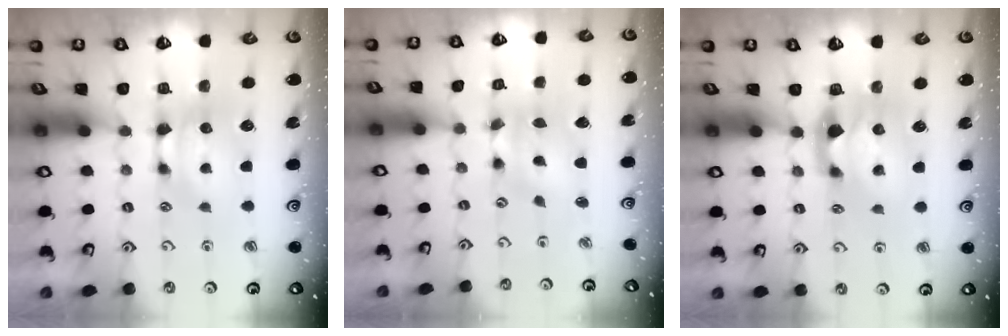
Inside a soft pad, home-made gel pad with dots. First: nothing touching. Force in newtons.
{"total": 1.8, "press": 1.1, "slide": 1.4}
{"total": 2.1, "press": 1.6, "slide": 1.2}